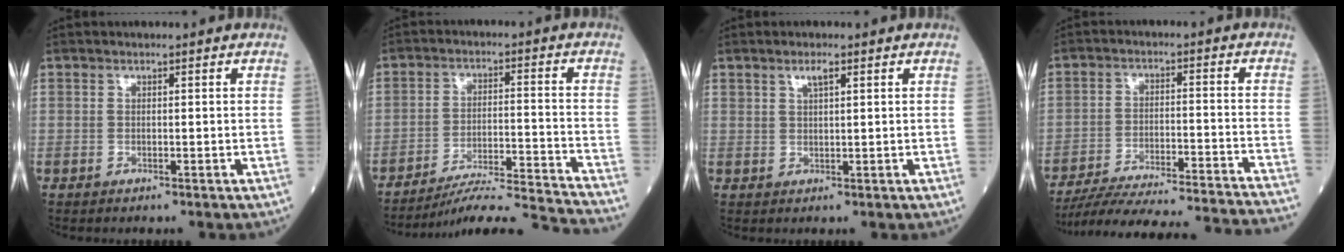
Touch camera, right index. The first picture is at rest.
{"total": 16.4, "force": [-15.7, -2.5, 3.9], "torque": [-0.052, -0.014, -0.231]}
{"total": 1.9, "force": [1.1, 0.4, 1.4], "torque": [-0.028, 0.002, 0.022]}
{"total": 28.0, "force": [-26.0, -0.2, 10.4], "torque": [-0.112, -0.047, -0.352]}